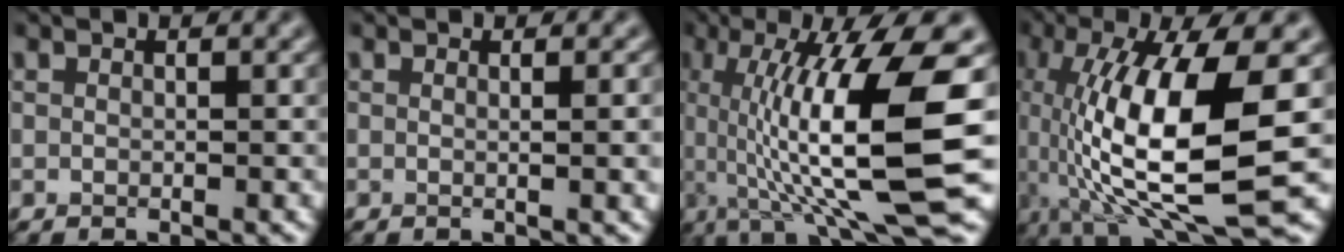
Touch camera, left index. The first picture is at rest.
{"total": 3.3, "force": [0.2, 1.3, 3.1], "torque": [-0.019, 0.007, -0.004]}
{"total": 13.9, "force": [0.1, 3.3, 13.5], "torque": [-0.219, 0.002, 0.010]}
{"total": 13.5, "force": [-1.8, 4.3, 12.7], "torque": [-0.239, -0.005, -0.030]}